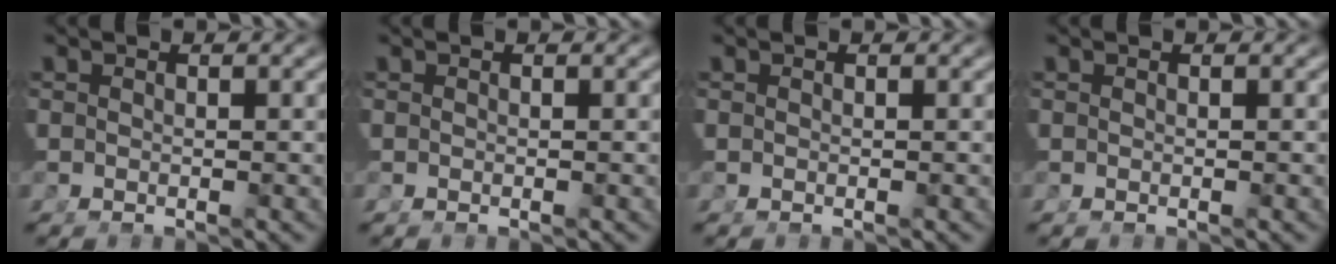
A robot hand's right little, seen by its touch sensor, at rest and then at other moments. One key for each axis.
{"total": 0.0}
{"total": 0.0}
{"total": 0.0}